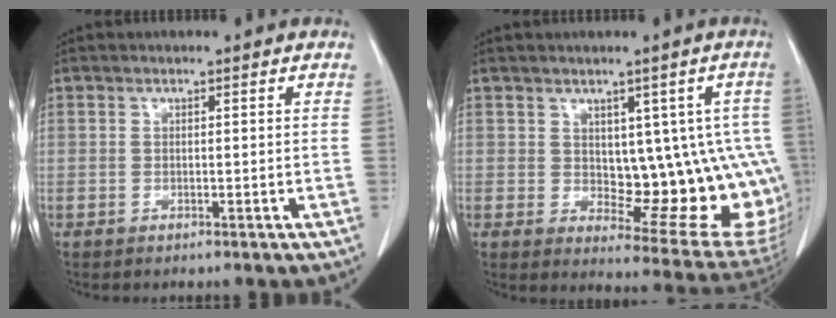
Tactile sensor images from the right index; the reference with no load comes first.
{"total": 14.2, "force": [0.5, 6.9, 12.4], "torque": [-0.113, 0.008, 0.026]}